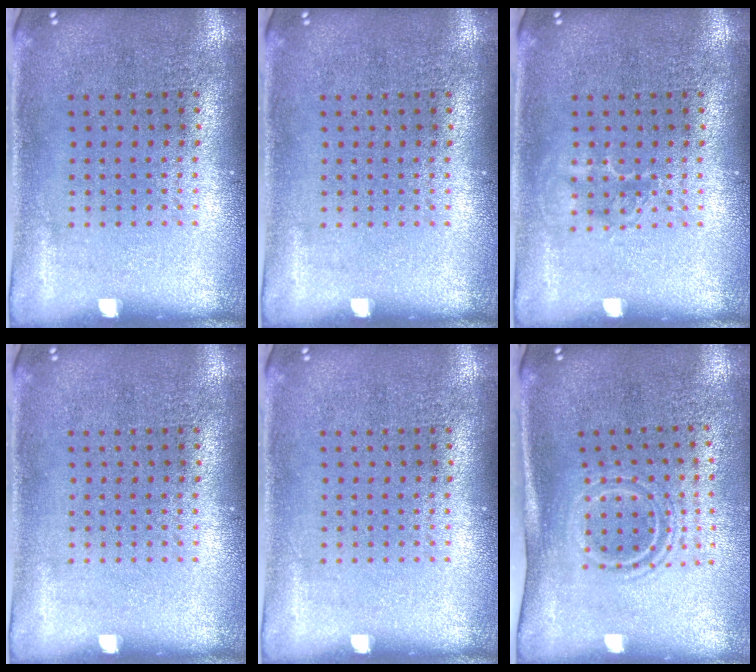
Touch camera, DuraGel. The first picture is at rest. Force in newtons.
{"total": 0.0}
{"total": 1.2, "press": 1.2, "slide": 0.2}
{"total": 0.0}
{"total": 0.0}
{"total": 1.7, "press": 1.1, "slide": 1.2}